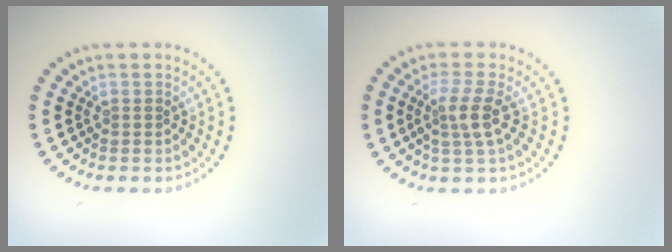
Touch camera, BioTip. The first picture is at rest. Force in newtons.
{"total": 2.6, "press": 2.3, "slide": 1.2}